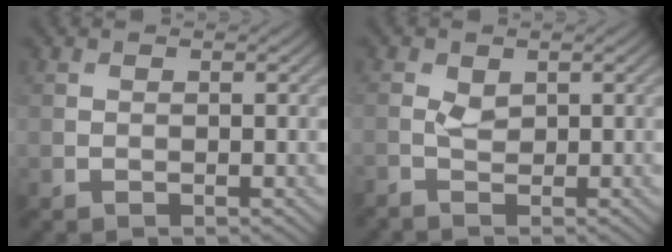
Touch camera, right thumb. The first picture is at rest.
{"total": 1.2, "force": [-0.4, 0.6, 1.0], "torque": [-0.029, 0.003, -0.014]}